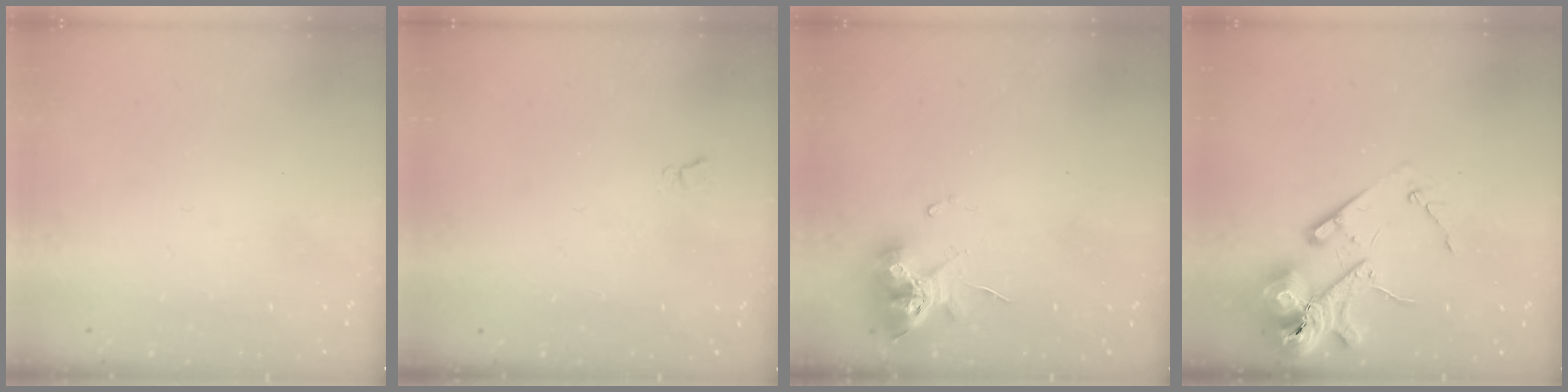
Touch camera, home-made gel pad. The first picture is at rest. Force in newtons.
{"total": 2.8, "press": 2.8, "slide": 0.6}
{"total": 10.7, "press": 10.7, "slide": 0.6}
{"total": 14.7, "press": 14.5, "slide": 2.0}